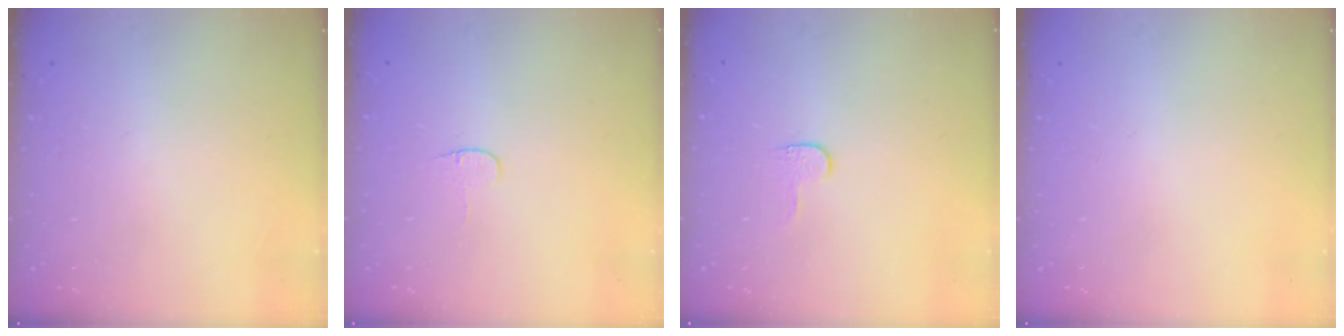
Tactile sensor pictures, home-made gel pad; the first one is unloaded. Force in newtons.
{"total": 3.7, "press": 3.7, "slide": 0.4}
{"total": 3.4, "press": 3.4, "slide": 0.4}
{"total": 0.0}